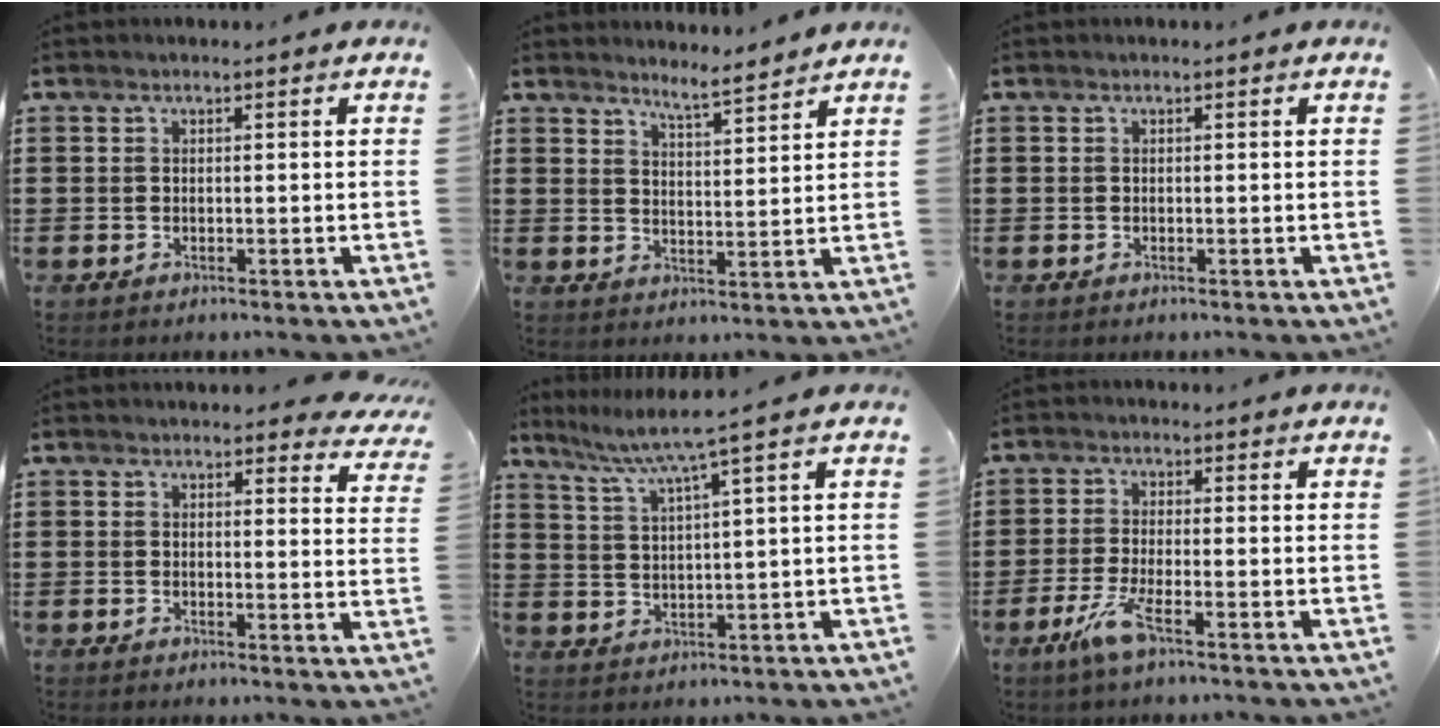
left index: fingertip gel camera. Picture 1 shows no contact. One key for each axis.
{"total": 3.7, "fx": 3.4, "fy": -0.7, "fz": 1.2, "tx": -0.033, "ty": -0.013, "tz": 0.060}
{"total": 0.0}
{"total": 2.8, "fx": 2.6, "fy": 0.6, "fz": 0.8, "tx": -0.008, "ty": -0.011, "tz": 0.045}
{"total": 4.9, "fx": 3.0, "fy": -0.7, "fz": 3.8, "tx": -0.084, "ty": -0.016, "tz": 0.046}
{"total": 5.2, "fx": -2.7, "fy": 0.6, "fz": 4.4, "tx": -0.106, "ty": -0.018, "tz": -0.055}